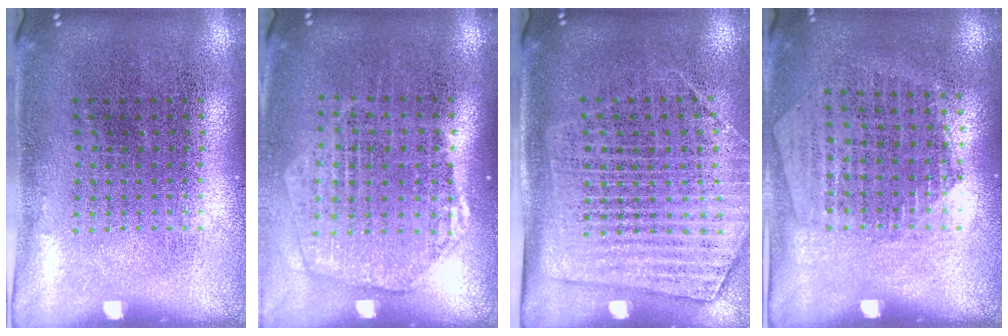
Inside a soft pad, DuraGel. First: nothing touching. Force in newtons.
{"total": 1.9, "press": 1.7, "slide": 0.8}
{"total": 1.8, "press": 1.5, "slide": 1.0}
{"total": 1.3, "press": 1.2, "slide": 0.5}